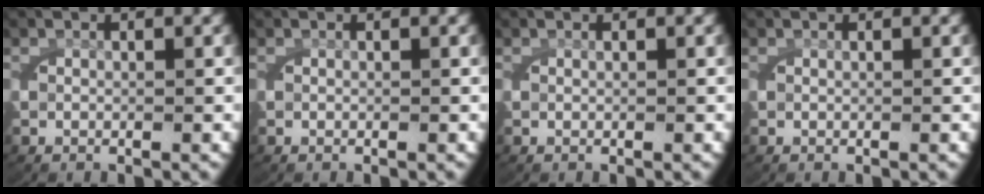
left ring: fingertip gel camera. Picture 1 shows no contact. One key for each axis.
{"total": 0.0}
{"total": 0.0}
{"total": 0.0}